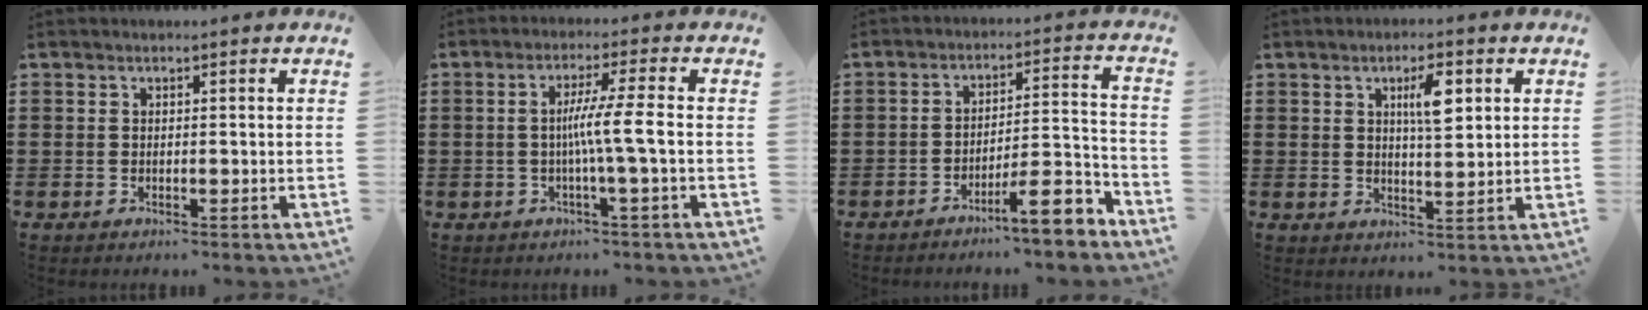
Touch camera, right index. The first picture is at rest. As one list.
[{"total": 5.9, "force": [-0.8, -0.7, 5.8], "torque": [-0.104, -0.005, -0.021]}, {"total": 8.8, "force": [-6.7, 1.3, 5.6], "torque": [-0.084, 0.013, -0.119]}, {"total": 5.3, "force": [2.0, 1.6, 4.6], "torque": [-0.082, 0.003, 0.028]}]